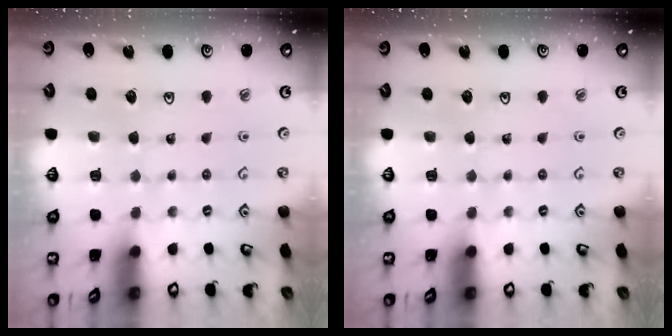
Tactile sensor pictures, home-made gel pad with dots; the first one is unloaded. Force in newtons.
{"total": 0.0}